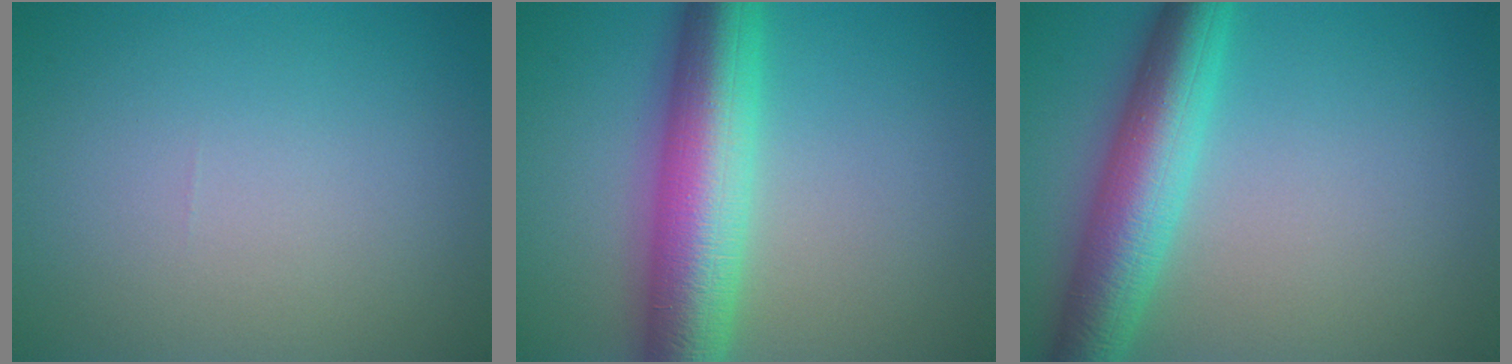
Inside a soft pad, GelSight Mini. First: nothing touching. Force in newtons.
{"total": 9.4, "press": 9.4, "slide": 0.0}
{"total": 7.1, "press": 7.1, "slide": 0.0}